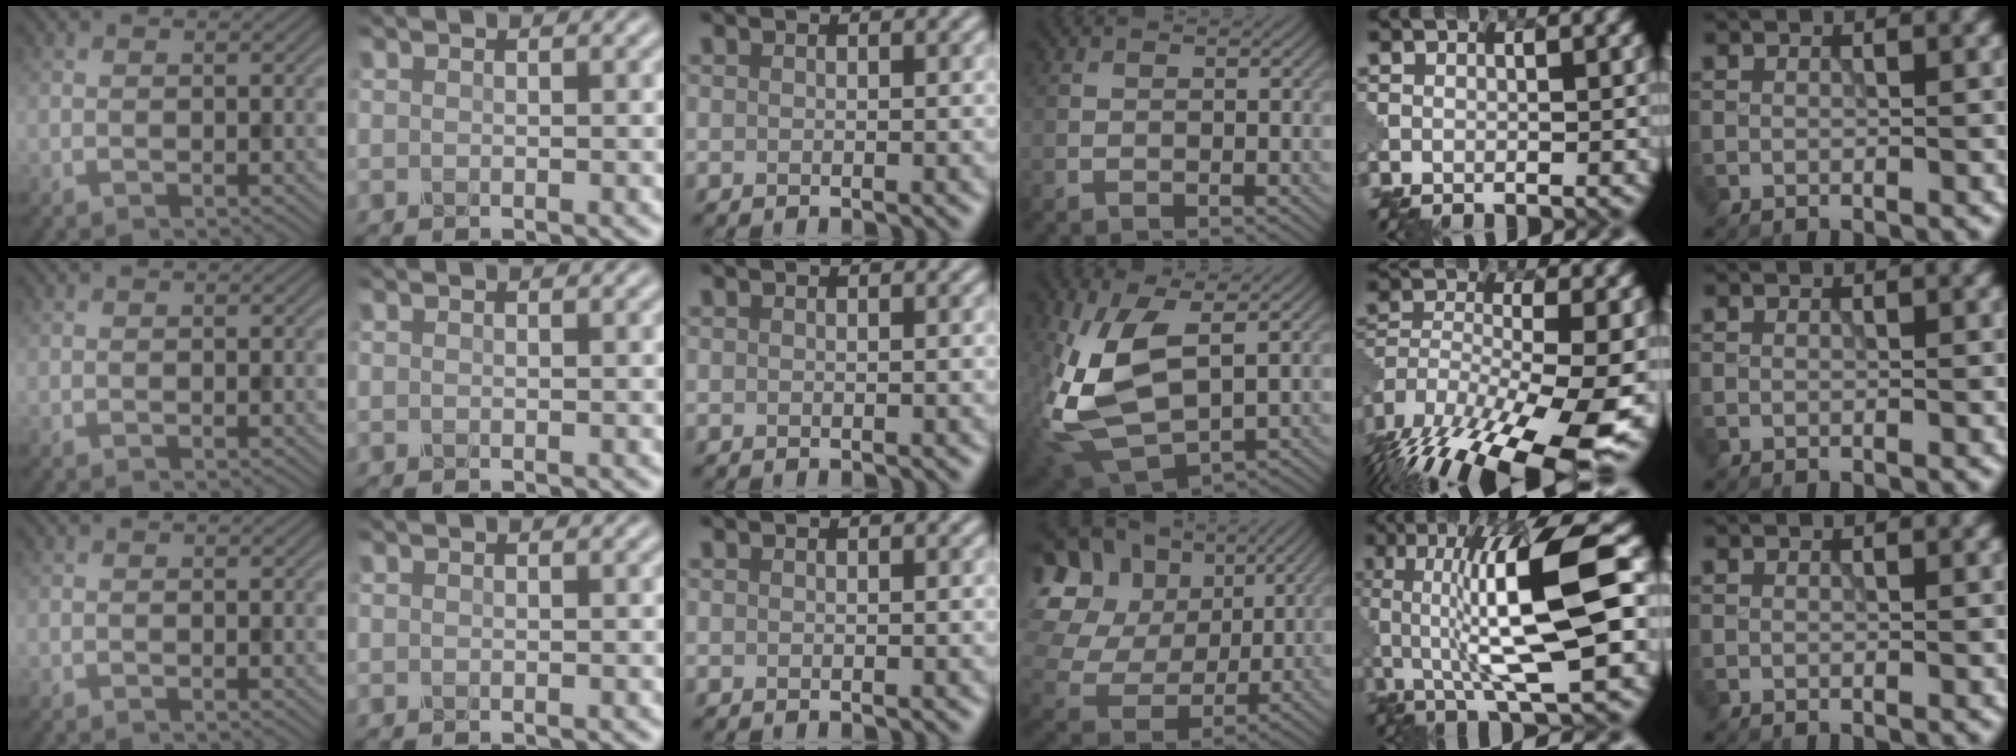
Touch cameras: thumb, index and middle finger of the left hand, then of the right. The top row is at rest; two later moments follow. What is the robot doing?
{"motion": "wrap", "object": "tissue paper"}